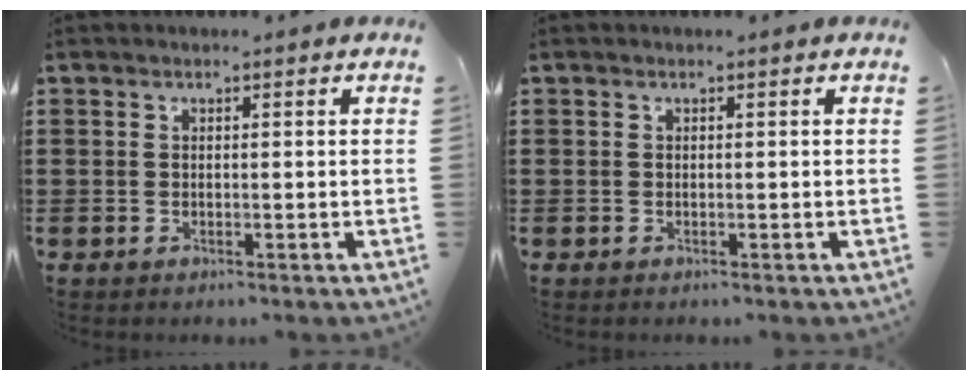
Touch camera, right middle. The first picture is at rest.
{"total": 0.0}